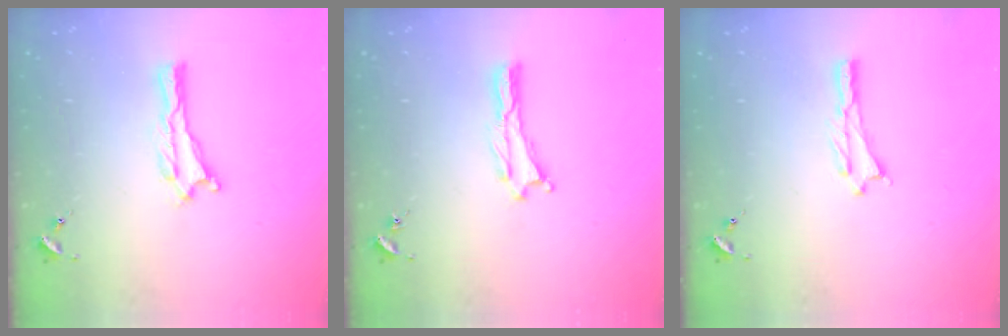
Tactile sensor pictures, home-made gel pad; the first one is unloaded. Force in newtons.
{"total": 0.0}
{"total": 0.0}